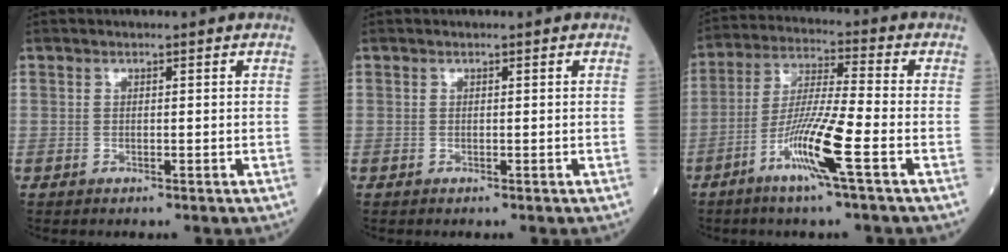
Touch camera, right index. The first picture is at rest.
{"total": 0.0}
{"total": 10.5, "force": [-4.6, -0.8, 9.4], "torque": [-0.184, -0.009, -0.091]}